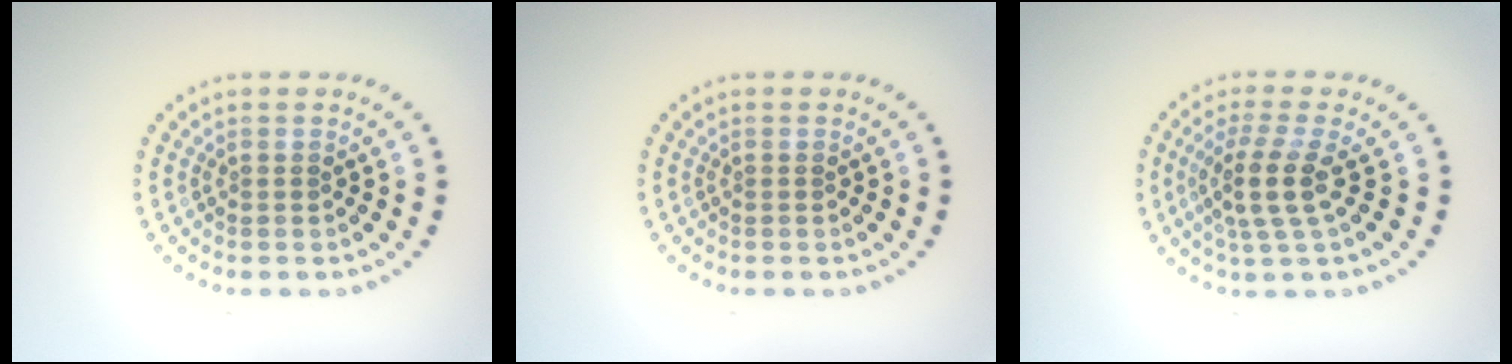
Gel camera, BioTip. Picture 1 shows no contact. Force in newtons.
{"total": 0.0}
{"total": 3.6, "press": 2.8, "slide": 2.4}